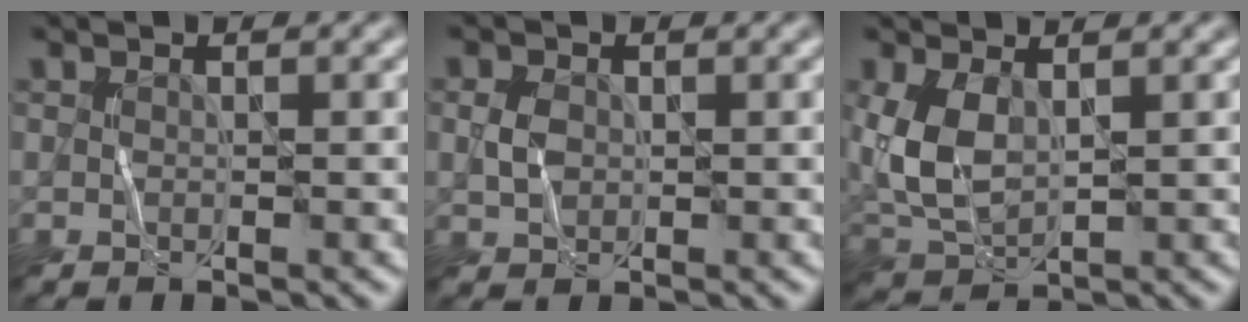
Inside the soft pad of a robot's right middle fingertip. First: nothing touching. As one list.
[{"total": 1.9, "force": [0.2, 1.5, 1.2], "torque": [-0.027, 0.003, 0.002]}, {"total": 5.0, "force": [1.1, 2.9, 3.9], "torque": [-0.101, 0.003, 0.027]}]